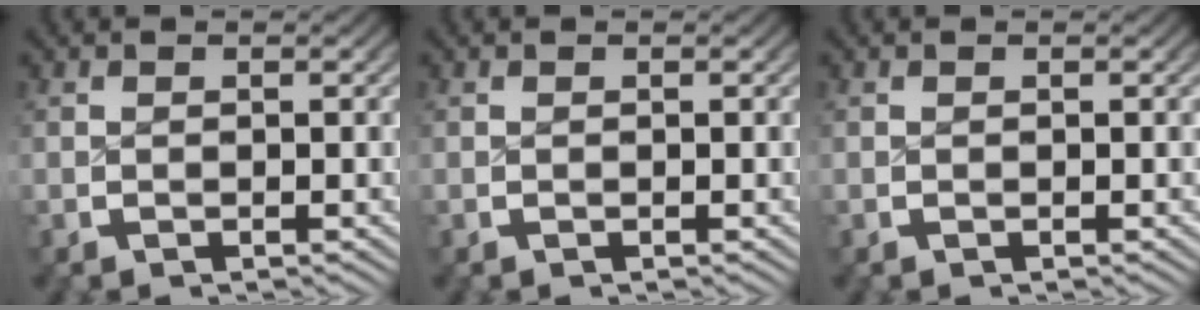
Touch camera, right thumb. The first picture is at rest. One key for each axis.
{"total": 0.0}
{"total": 0.0}